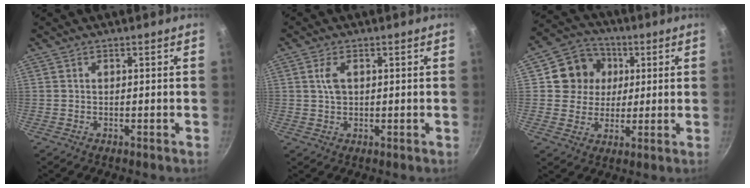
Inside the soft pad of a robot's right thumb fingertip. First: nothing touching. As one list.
[{"total": 2.9, "force": [0.8, 1.6, 2.3], "torque": [-0.047, 0.000, 0.016]}, {"total": 10.9, "force": [2.1, 9.9, 3.9], "torque": [-0.025, 0.005, 0.032]}]